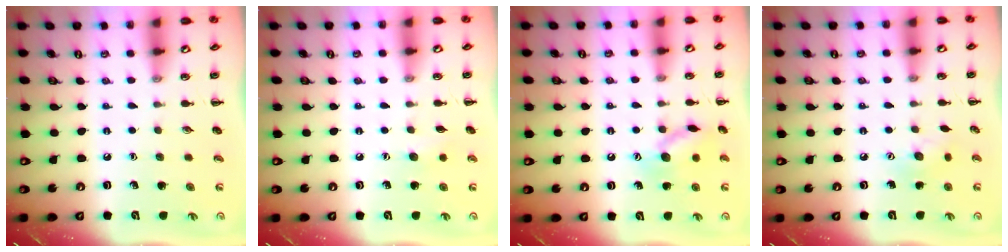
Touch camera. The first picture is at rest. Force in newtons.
{"total": 4.3, "press": 4.2, "slide": 1.0}
{"total": 11.1, "press": 11.1, "slide": 0.5}
{"total": 5.0, "press": 4.9, "slide": 1.1}